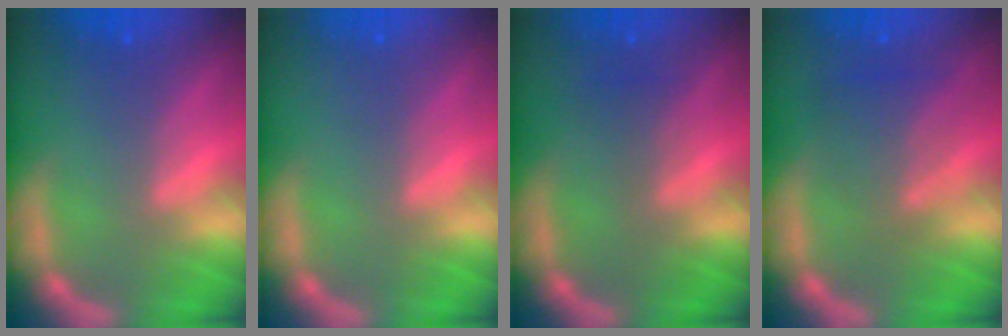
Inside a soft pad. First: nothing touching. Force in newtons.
{"total": 0.0}
{"total": 1.5}
{"total": 4.0}